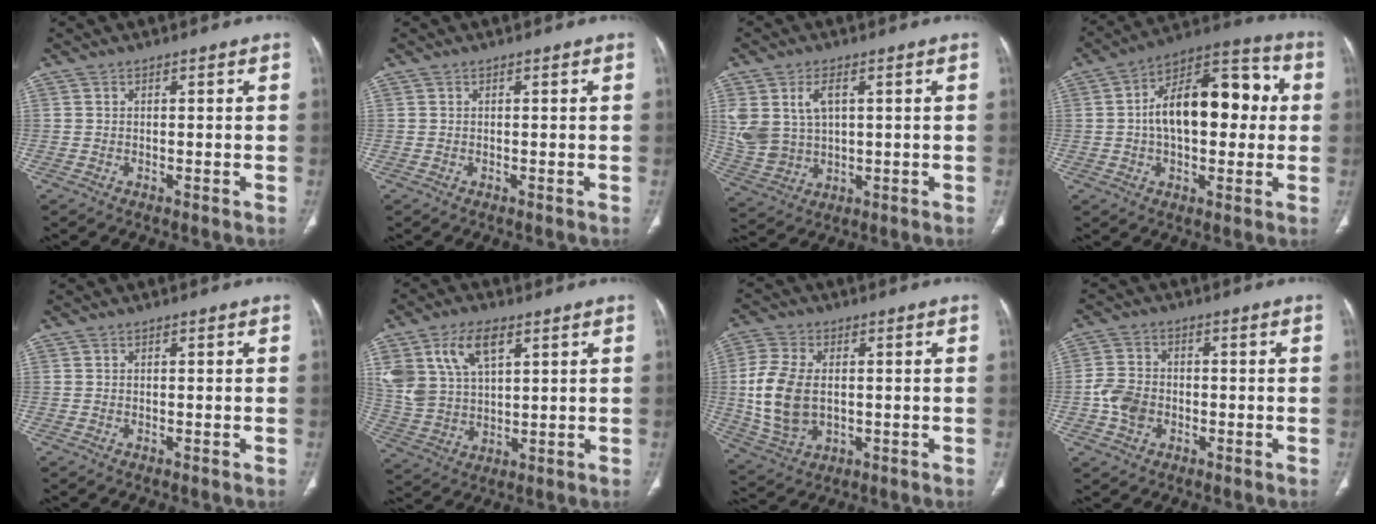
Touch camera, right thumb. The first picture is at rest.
{"total": 0.0}
{"total": 9.7, "force": [2.8, 6.2, 6.9], "torque": [-0.145, -0.005, 0.071]}
{"total": 19.2, "force": [1.7, 10.6, 15.9], "torque": [-0.218, 0.041, 0.019]}
{"total": 0.0}
{"total": 13.2, "force": [6.1, 7.4, 9.0], "torque": [-0.174, -0.012, 0.129]}
{"total": 12.7, "force": [0.0, 8.3, 9.6], "torque": [-0.205, -0.001, 0.011]}
{"total": 6.2, "force": [-1.6, 4.9, 3.5], "torque": [-0.058, 0.012, -0.033]}